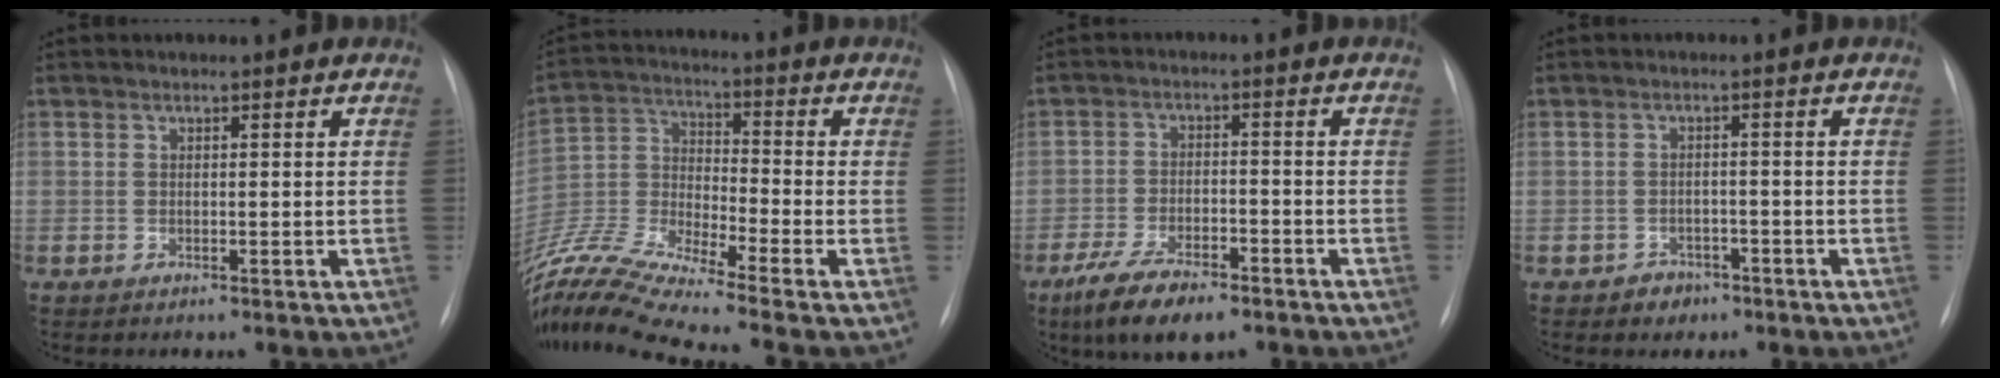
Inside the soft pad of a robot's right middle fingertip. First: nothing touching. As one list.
[{"total": 15.9, "force": [-14.4, -1.8, 6.6], "torque": [-0.142, 0.003, -0.272]}, {"total": 9.3, "force": [-6.6, 3.0, 5.9], "torque": [-0.109, -0.012, -0.110]}, {"total": 2.8, "force": [-1.8, 2.1, 0.5], "torque": [-0.005, 0.010, -0.021]}]